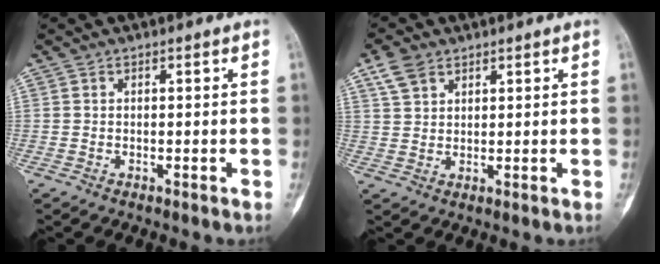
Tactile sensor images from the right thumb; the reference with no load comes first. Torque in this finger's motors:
{"motor_torque": [-0.54, 0.56, 0.32, 0.25, 0.04]}